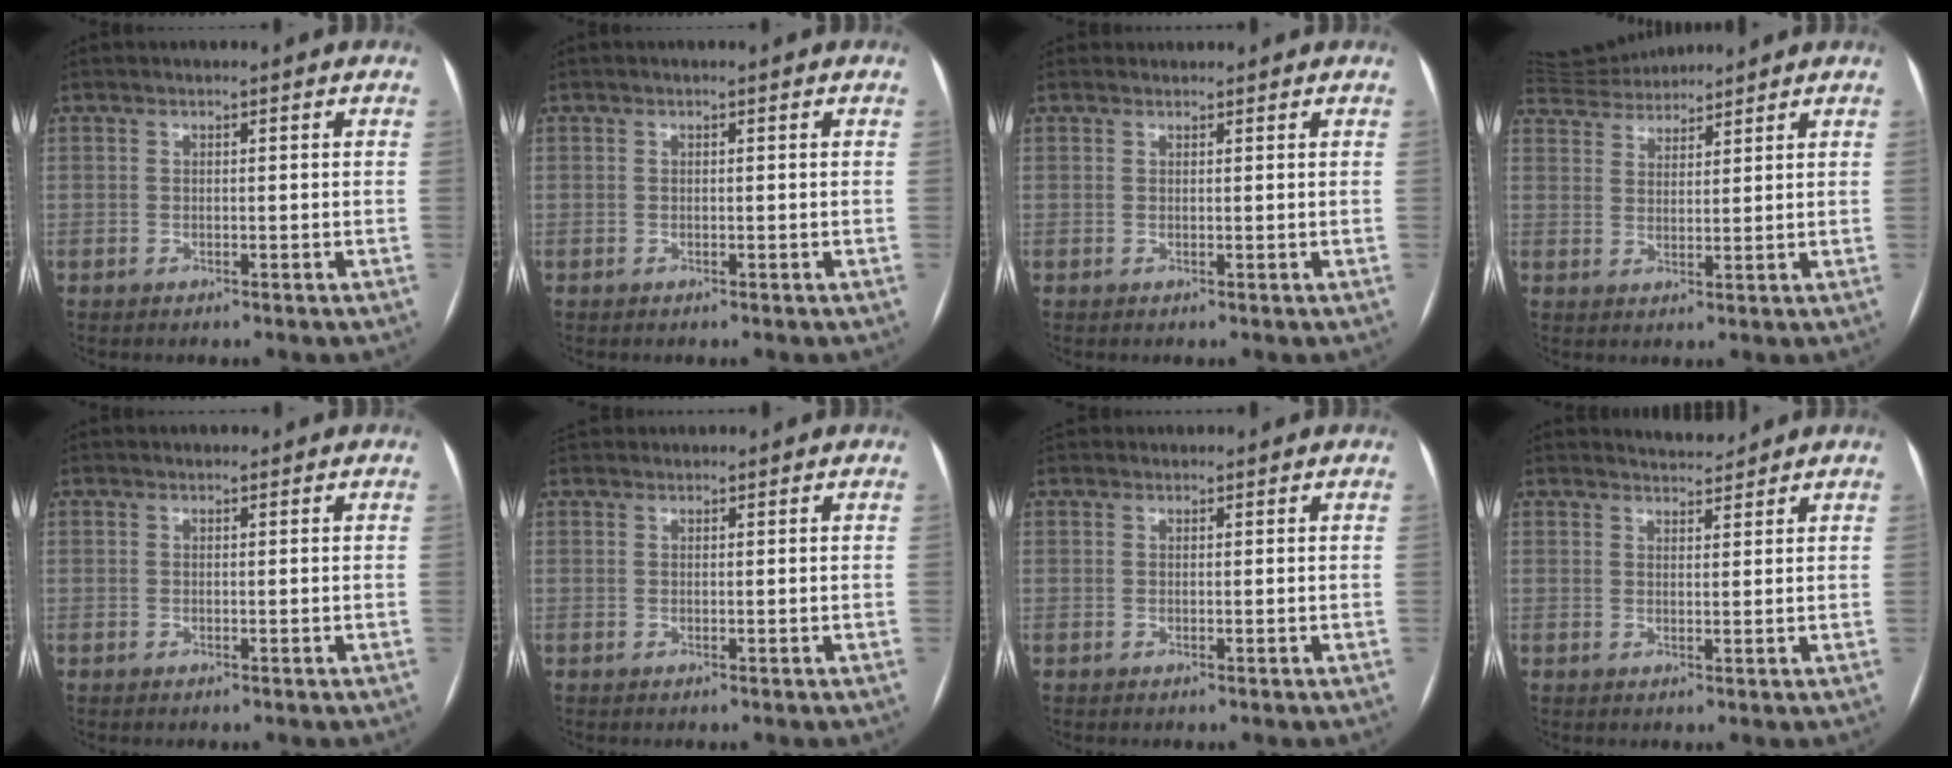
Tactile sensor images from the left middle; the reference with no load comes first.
{"total": 0.0}
{"total": 1.0, "force": [0.9, 0.3, -0.2], "torque": [0.001, 0.015, 0.017]}
{"total": 7.2, "force": [7.1, 0.7, 0.8], "torque": [-0.024, 0.026, 0.130]}
{"total": 0.9, "force": [0.8, 0.3, 0.0], "torque": [-0.004, 0.009, 0.013]}
{"total": 3.5, "force": [3.3, 1.1, 0.5], "torque": [-0.005, 0.037, 0.056]}
{"total": 2.2, "force": [2.1, 0.8, 0.1], "torque": [0.003, 0.027, 0.033]}
{"total": 3.0, "force": [3.0, 0.1, -0.2], "torque": [-0.004, 0.004, 0.050]}